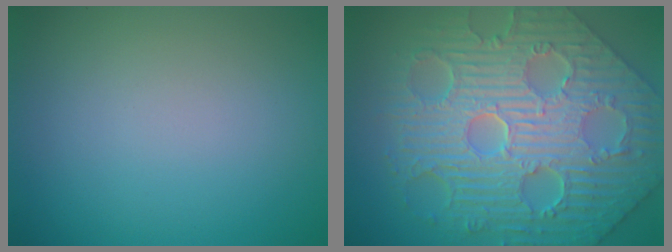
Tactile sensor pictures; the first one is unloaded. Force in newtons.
{"total": 11.7, "press": 8.0, "slide": 8.6}